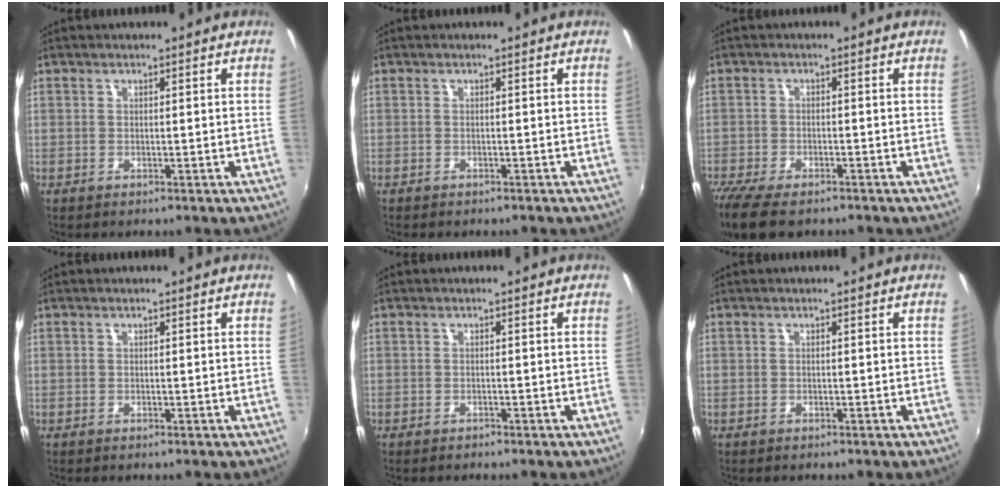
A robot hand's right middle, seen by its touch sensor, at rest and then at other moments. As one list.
[{"total": 1.1, "force": [-1.0, 0.4, 0.3], "torque": [-0.010, -0.004, -0.014]}, {"total": 10.5, "force": [-8.2, 3.4, 5.6], "torque": [-0.141, -0.045, -0.148]}, {"total": 0.0}, {"total": 0.5, "force": [-0.5, 0.0, 0.0], "torque": [-0.001, -0.001, -0.009]}, {"total": 0.0}]